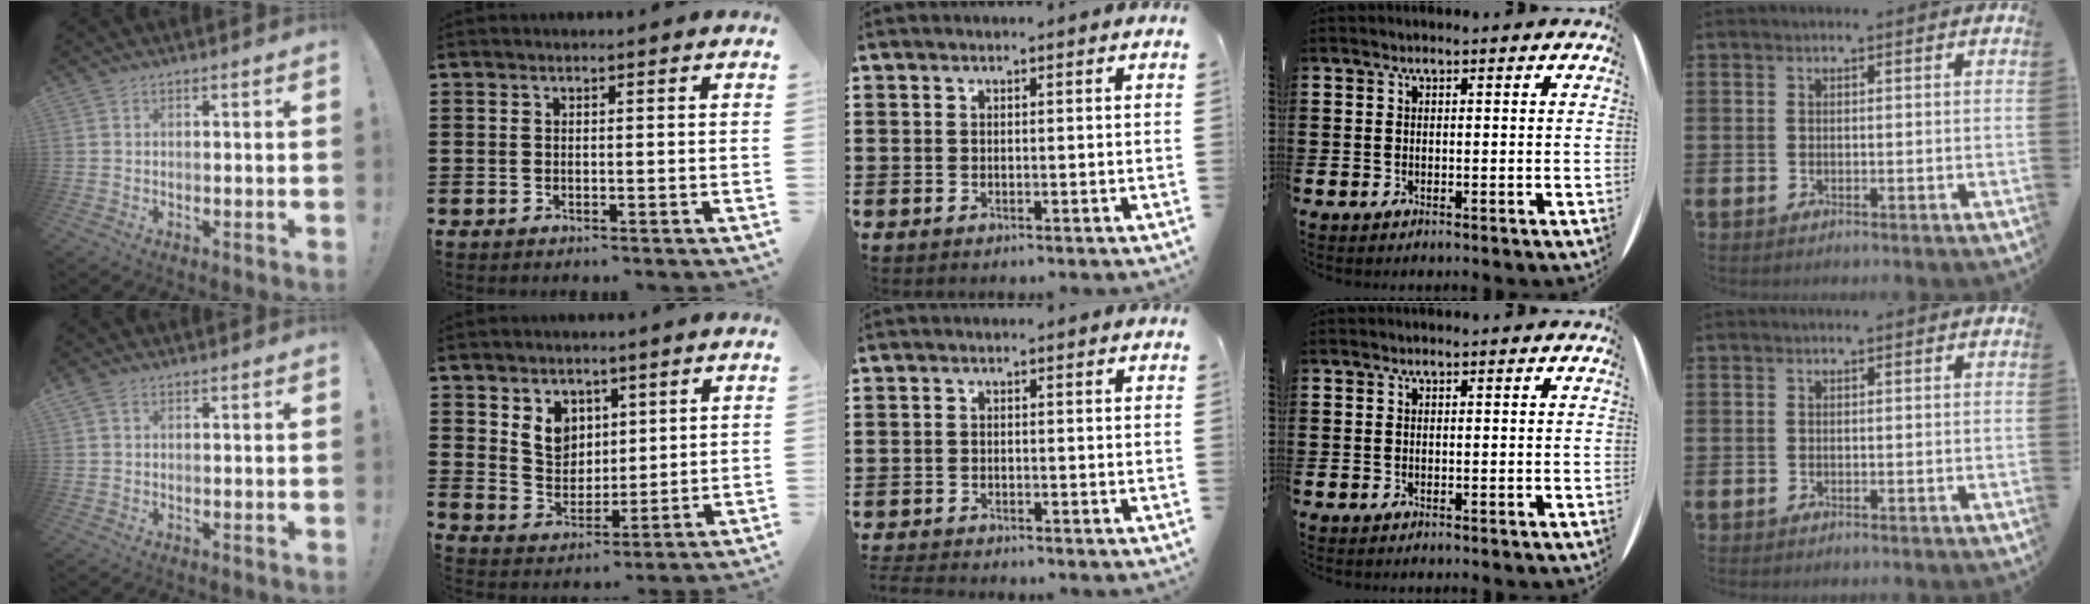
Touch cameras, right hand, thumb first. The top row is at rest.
{"thumb": {"total": 1.2, "force": [0.7, 0.8, 0.7], "torque": [-0.011, 0.000, 0.012]}, "index": {"total": 5.9, "force": [3.0, 4.7, 1.9], "torque": [-0.053, 0.006, 0.056]}, "middle": {"total": 1.7, "force": [-1.7, -0.1, 0.1], "torque": [-0.008, -0.004, -0.034]}}